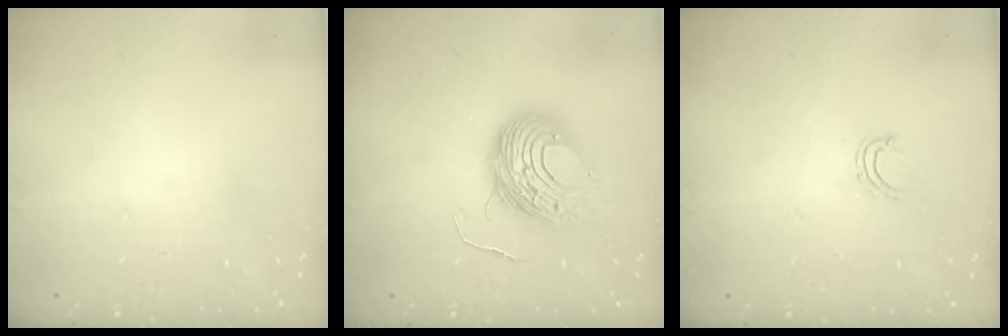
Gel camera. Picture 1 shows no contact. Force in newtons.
{"total": 10.7, "press": 10.6, "slide": 1.2}
{"total": 4.7, "press": 4.7, "slide": 0.3}